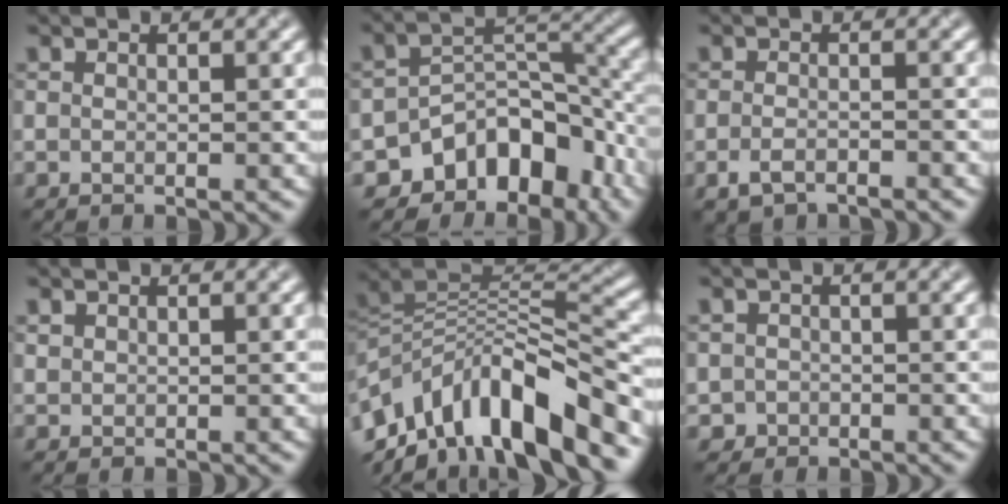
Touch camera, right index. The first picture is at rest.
{"total": 8.6, "force": [-5.6, 5.3, 3.8], "torque": [-0.034, -0.010, -0.088]}
{"total": 2.1, "force": [-1.5, 0.7, 1.3], "torque": [-0.026, -0.006, -0.032]}
{"total": 0.6, "force": [0.5, 0.4, 0.0], "torque": [-0.001, -0.002, 0.014]}
{"total": 11.6, "force": [-5.2, 4.9, 9.2], "torque": [-0.161, 0.018, -0.090]}
{"total": 1.1, "force": [-0.4, 1.0, -0.2], "torque": [0.017, -0.001, -0.009]}